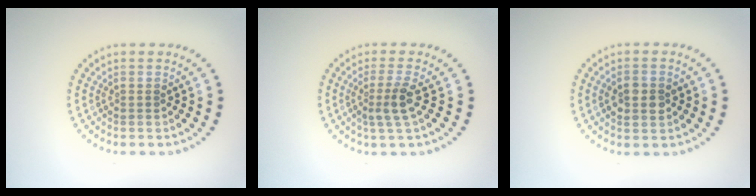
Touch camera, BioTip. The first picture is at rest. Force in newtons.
{"total": 2.4, "press": 1.8, "slide": 1.6}
{"total": 2.8, "press": 2.8, "slide": 0.1}